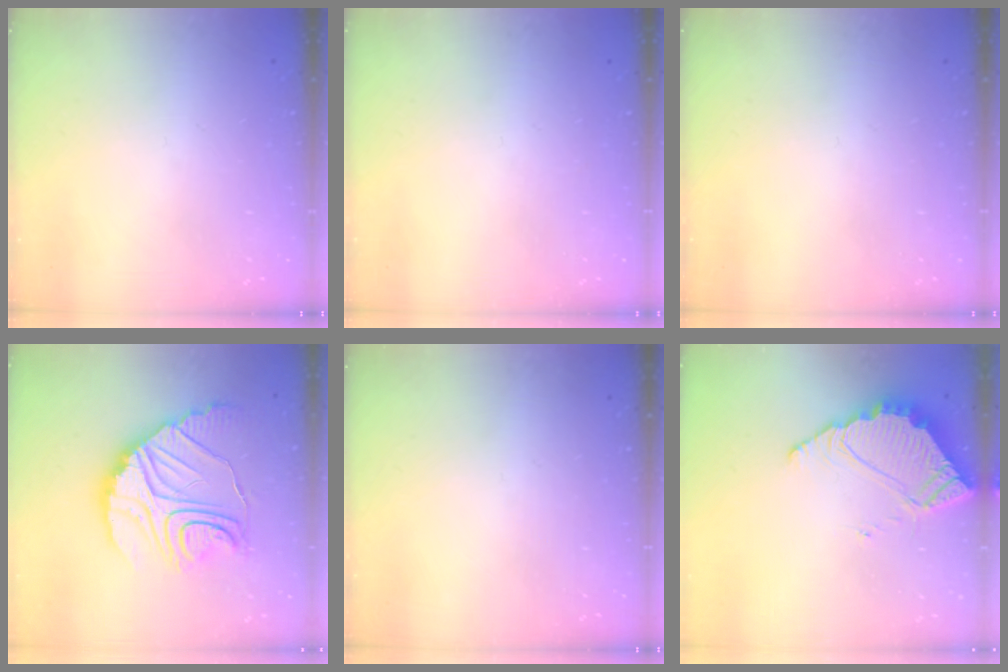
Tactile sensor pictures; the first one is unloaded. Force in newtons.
{"total": 0.0}
{"total": 0.0}
{"total": 17.4, "press": 17.4, "slide": 1.3}
{"total": 0.0}
{"total": 7.1, "press": 7.1, "slide": 0.3}